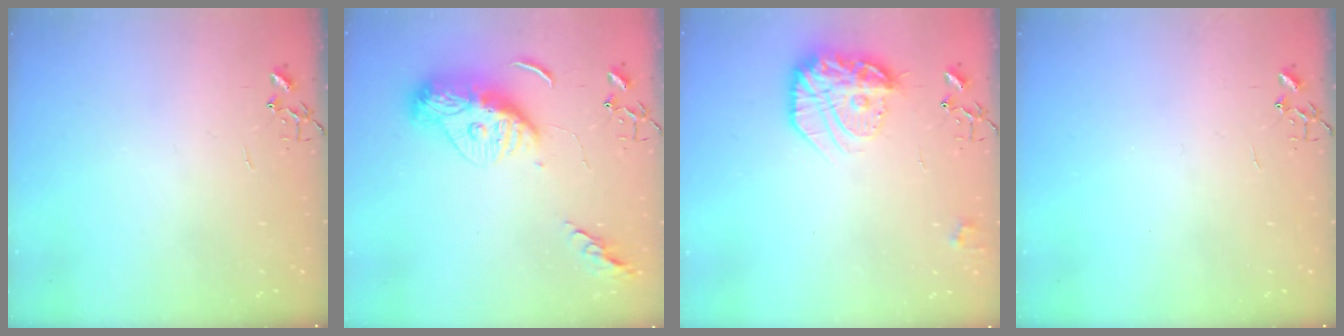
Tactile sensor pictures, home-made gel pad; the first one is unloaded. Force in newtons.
{"total": 12.7, "press": 12.7, "slide": 1.2}
{"total": 18.4, "press": 18.4, "slide": 1.1}
{"total": 0.0}